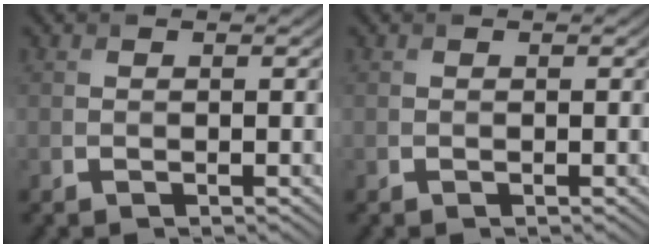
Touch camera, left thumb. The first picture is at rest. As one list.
[{"total": 0.0}]